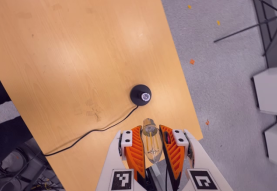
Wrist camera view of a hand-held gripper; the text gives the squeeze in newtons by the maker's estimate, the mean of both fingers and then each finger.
{"total": 21.3, "left": 23.0, "right": 19.6}